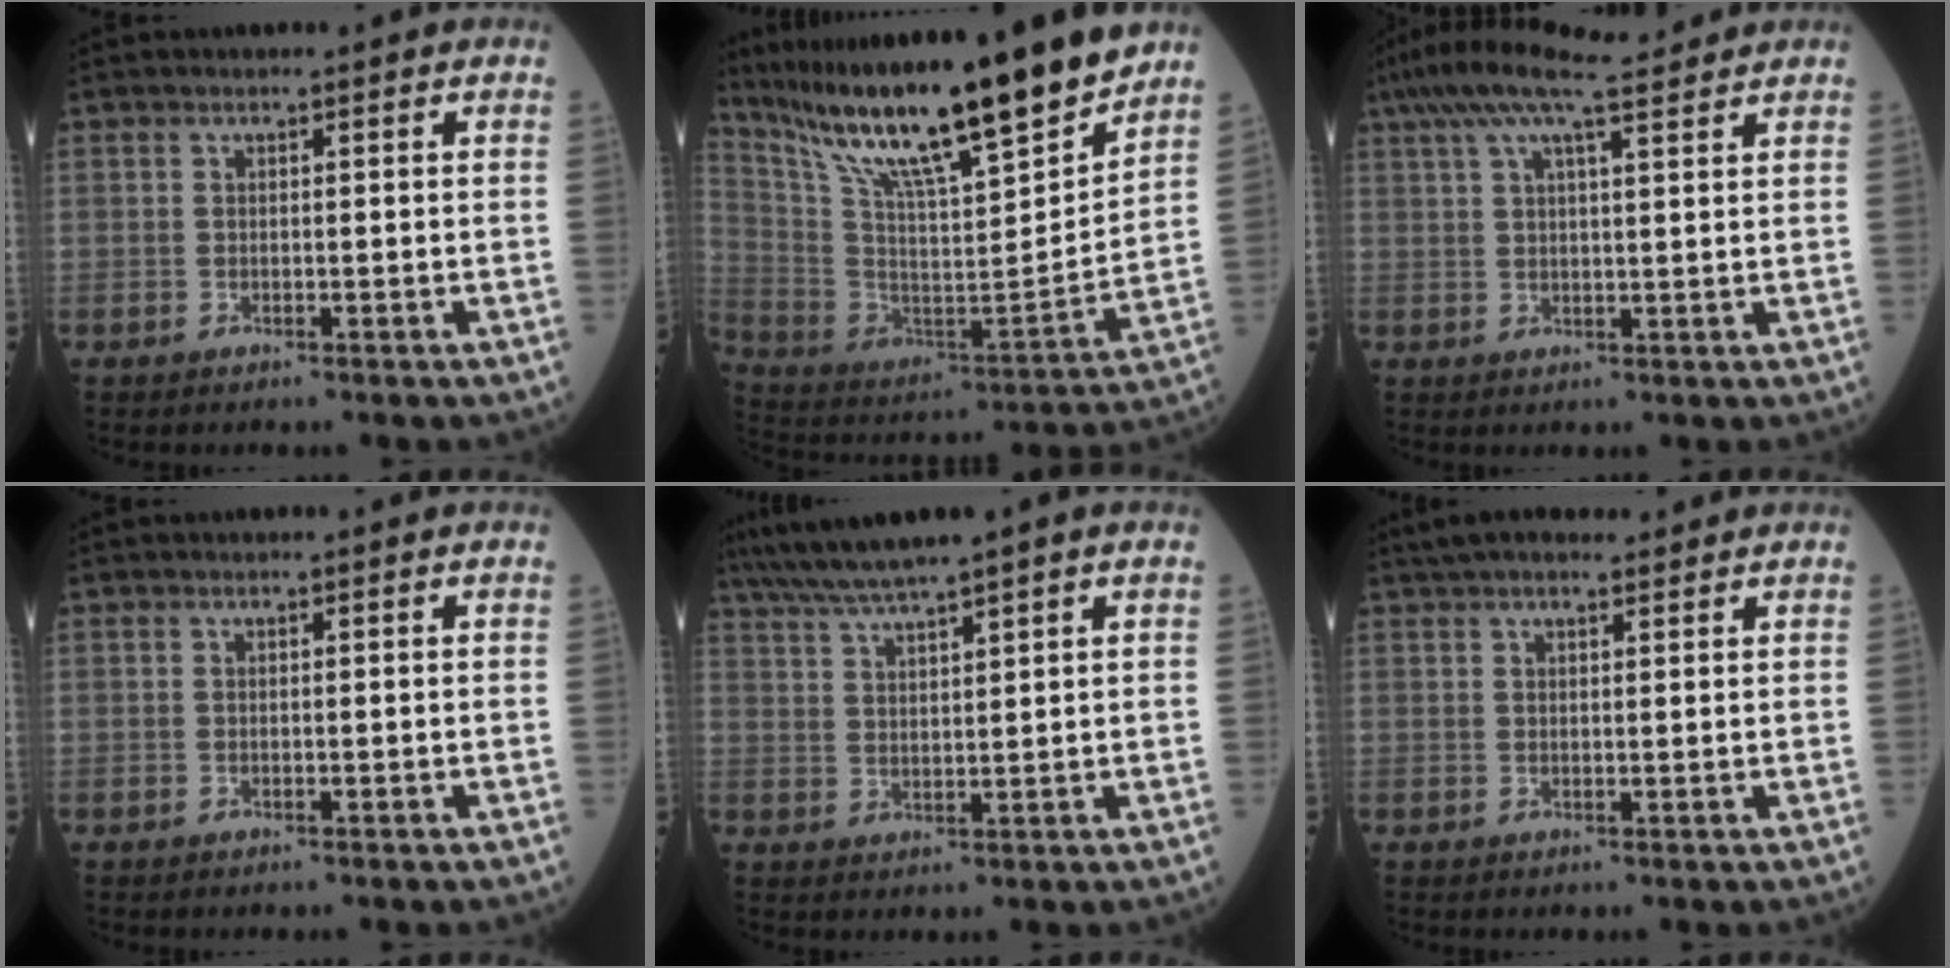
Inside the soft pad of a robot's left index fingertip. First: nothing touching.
{"total": 23.9, "force": [19.1, 1.5, 14.3], "torque": [-0.255, -0.017, 0.322]}
{"total": 11.5, "force": [9.2, 1.0, 6.7], "torque": [-0.125, 0.040, 0.144]}
{"total": 0.0}
{"total": 7.1, "force": [5.6, -0.7, 4.3], "torque": [-0.084, 0.022, 0.105]}
{"total": 6.9, "force": [5.8, 1.5, 3.4], "torque": [-0.052, 0.035, 0.095]}